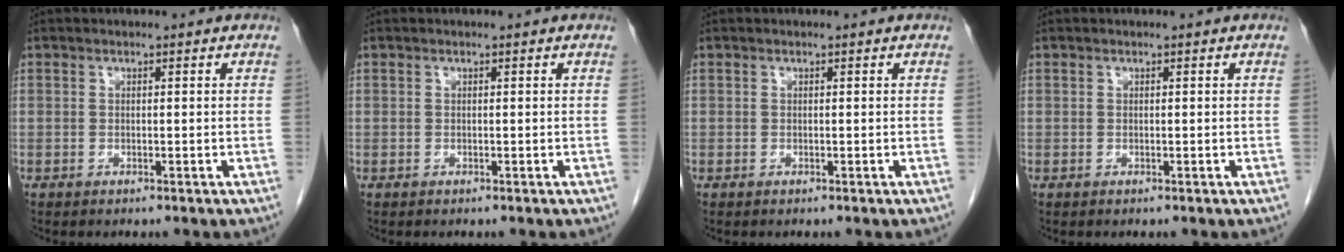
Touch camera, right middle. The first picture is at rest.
{"total": 0.0}
{"total": 0.0}
{"total": 0.0}